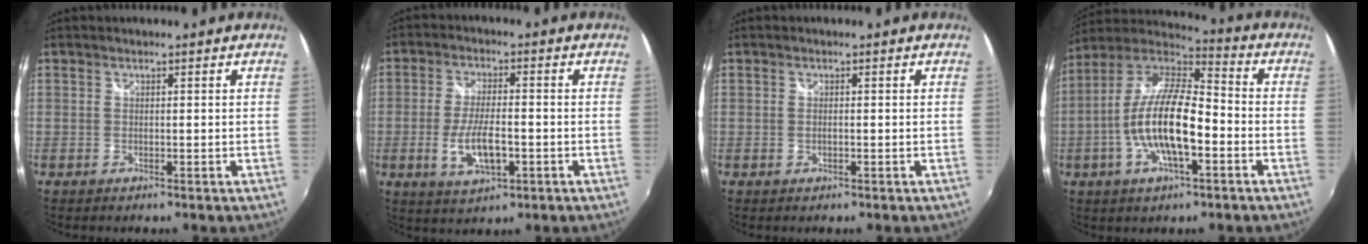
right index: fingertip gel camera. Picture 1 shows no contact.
{"total": 8.4, "force": [-2.4, 3.0, 7.5], "torque": [-0.151, -0.008, -0.041]}
{"total": 0.5, "force": [-0.1, 0.3, 0.5], "torque": [-0.011, 0.000, -0.004]}
{"total": 16.5, "force": [-4.4, 5.4, 14.9], "torque": [-0.291, -0.001, -0.086]}